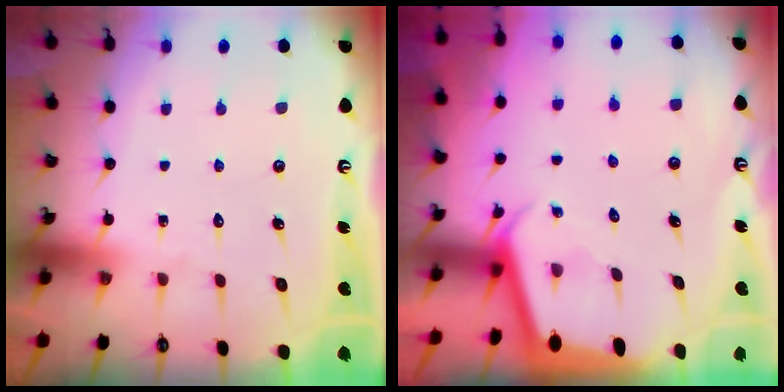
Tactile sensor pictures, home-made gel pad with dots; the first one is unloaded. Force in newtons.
{"total": 2.0, "press": 2.0, "slide": 0.1}